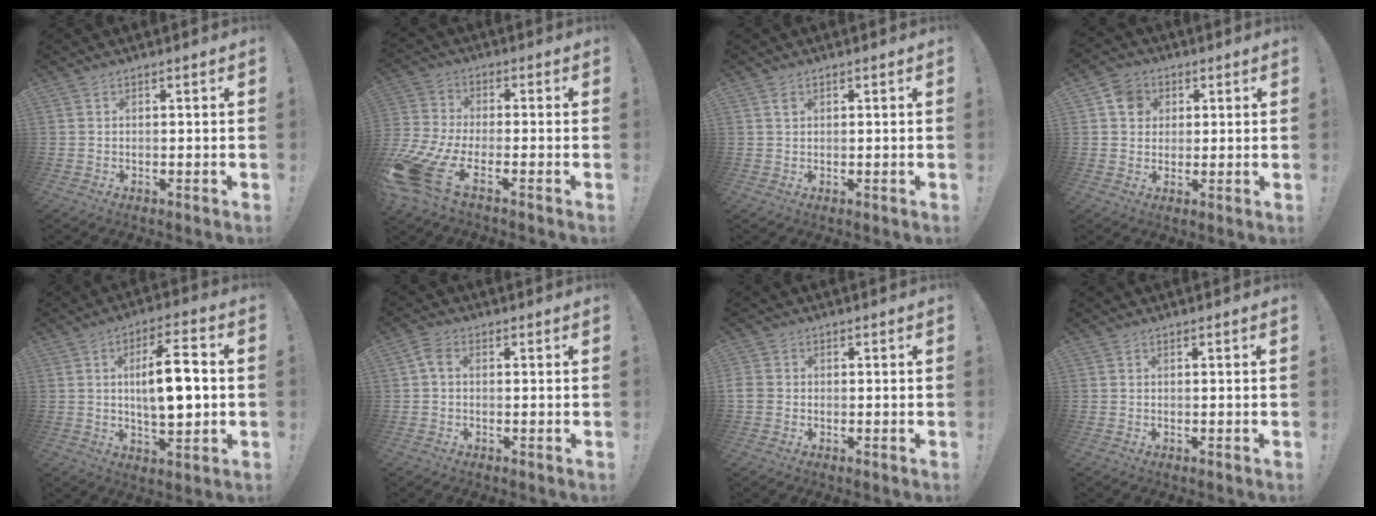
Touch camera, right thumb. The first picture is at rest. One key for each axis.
{"total": 12.6, "fx": -6.8, "fy": 5.2, "fz": 9.3, "tx": -0.195, "ty": 0.023, "tz": -0.121}
{"total": 1.3, "fx": 0.7, "fy": 0.8, "fz": 0.7, "tx": 0.000, "ty": -0.007, "tz": 0.010}
{"total": 7.0, "fx": 1.8, "fy": 6.4, "fz": 2.3, "tx": -0.028, "ty": 0.002, "tz": 0.036}
{"total": 15.1, "fx": 0.6, "fy": 5.8, "fz": 13.9, "tx": -0.222, "ty": 0.004, "tz": 0.003}
{"total": 3.1, "fx": 0.2, "fy": 1.8, "fz": 2.5, "tx": -0.051, "ty": 0.009, "tz": 0.006}
{"total": 2.7, "fx": -0.4, "fy": 2.3, "fz": 1.2, "tx": -0.027, "ty": 0.003, "tz": -0.007}
{"total": 0.0}